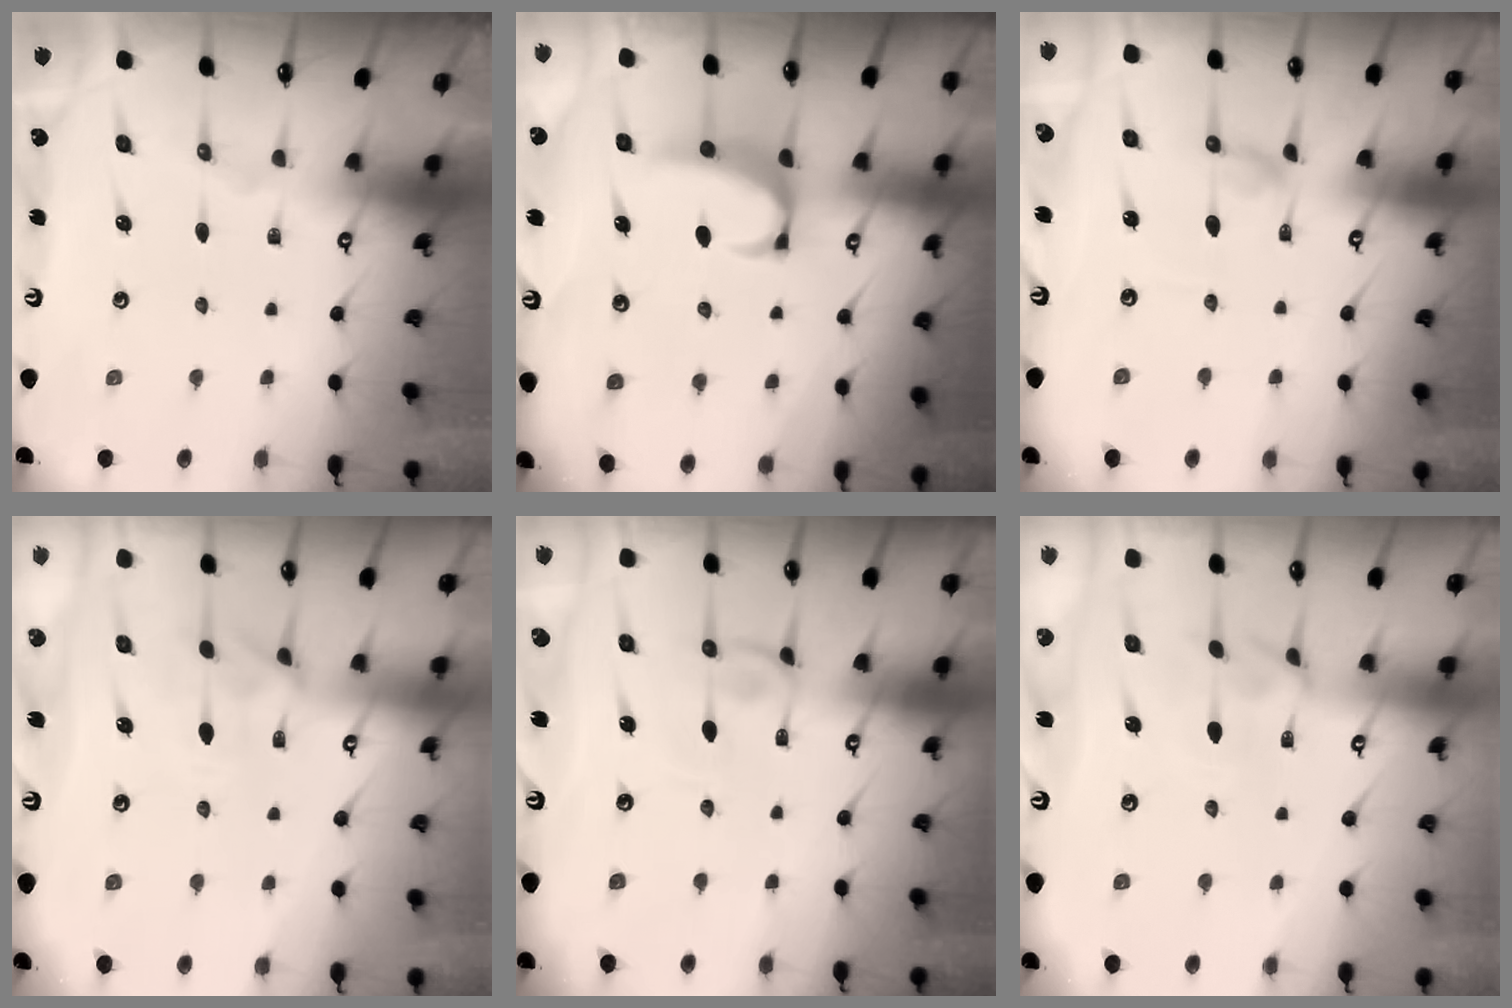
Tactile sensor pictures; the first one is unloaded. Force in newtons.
{"total": 2.5, "press": 2.4, "slide": 0.8}
{"total": 0.0}
{"total": 1.9, "press": 1.7, "slide": 0.9}
{"total": 1.8, "press": 1.8, "slide": 0.3}
{"total": 2.7, "press": 2.6, "slide": 0.5}